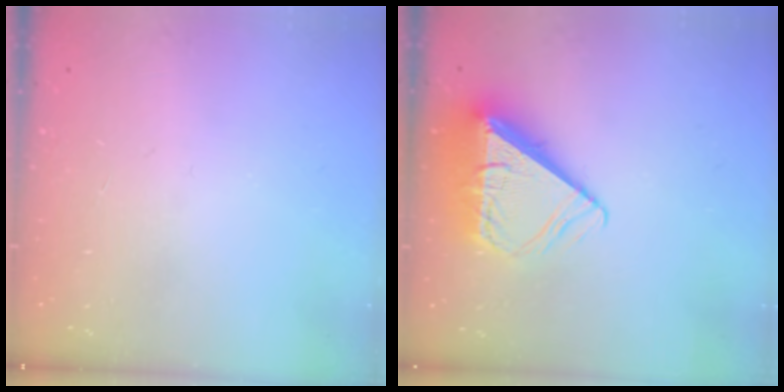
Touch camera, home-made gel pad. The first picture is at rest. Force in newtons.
{"total": 11.2, "press": 11.1, "slide": 1.4}